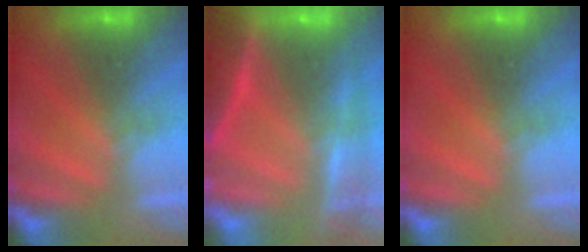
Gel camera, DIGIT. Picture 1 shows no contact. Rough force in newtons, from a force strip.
{"total": 8.7}
{"total": 0.0}